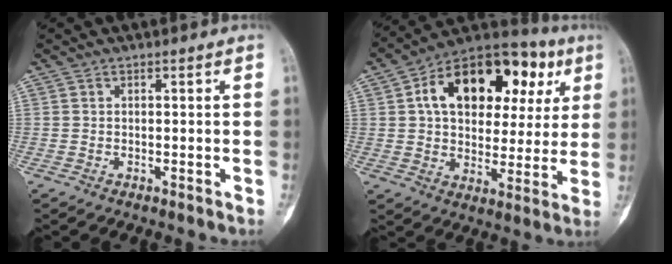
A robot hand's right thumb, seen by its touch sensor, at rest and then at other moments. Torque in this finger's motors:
{"motor_torque": [-1.35, 2.38, 1.74, 0.81, 0.14]}